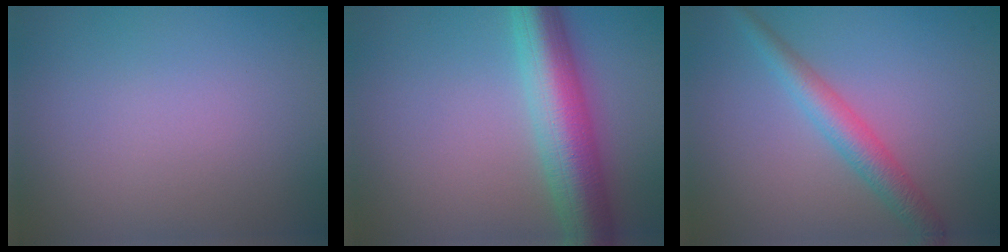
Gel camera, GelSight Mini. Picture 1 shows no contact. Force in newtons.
{"total": 8.0, "press": 8.0, "slide": 0.1}
{"total": 3.1, "press": 3.1, "slide": 0.1}